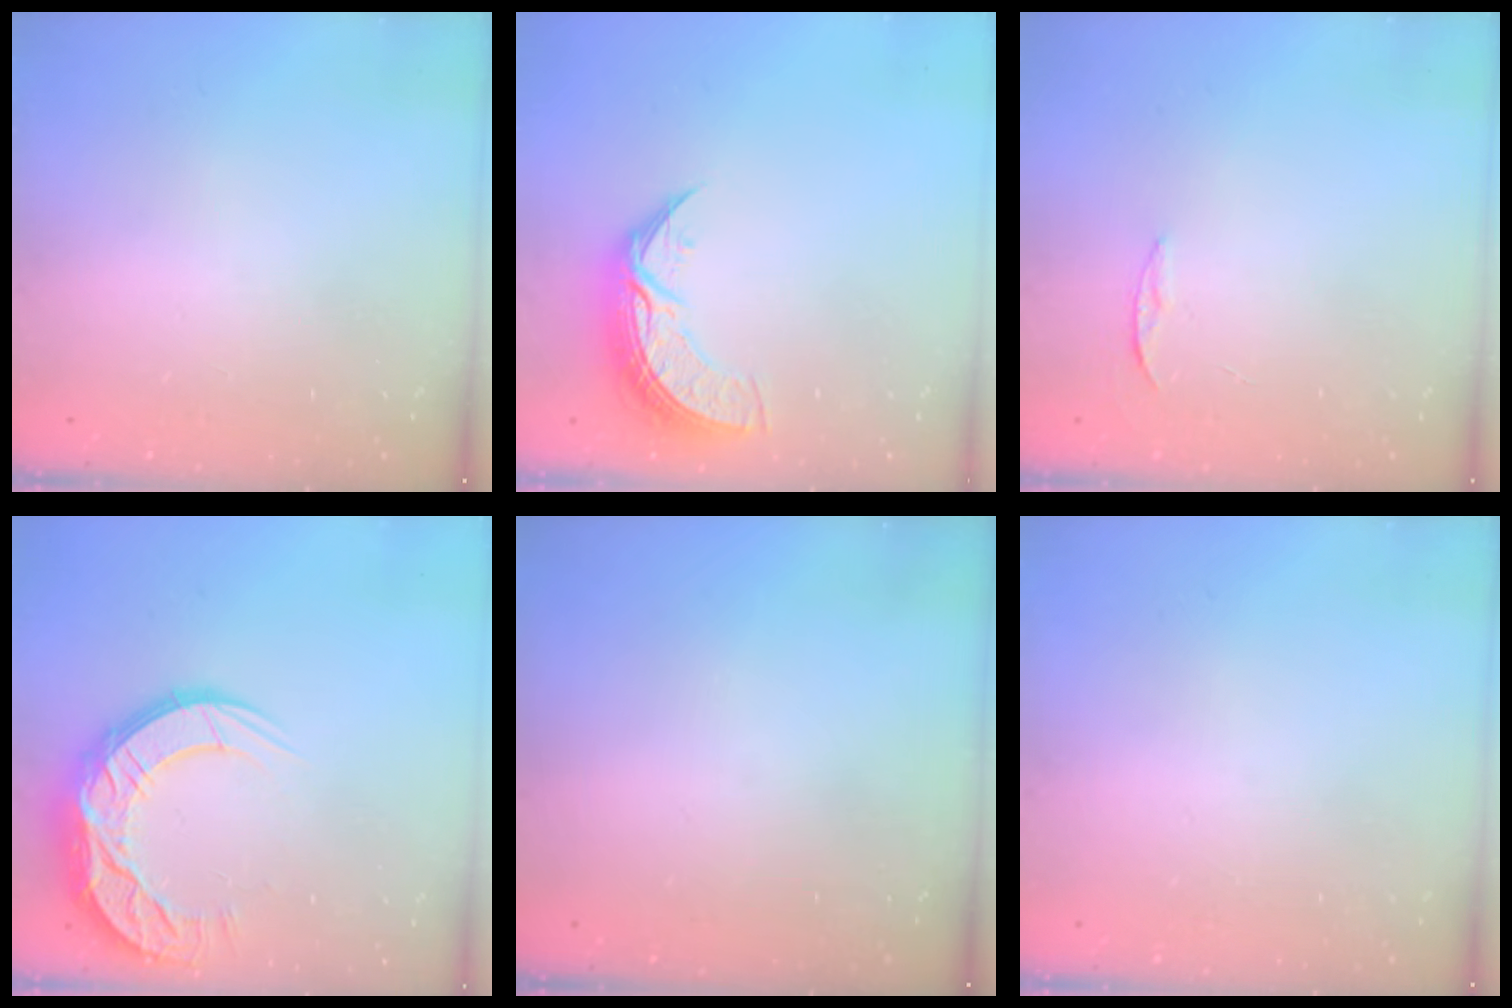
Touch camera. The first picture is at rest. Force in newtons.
{"total": 7.9, "press": 7.9, "slide": 0.6}
{"total": 3.4, "press": 3.4, "slide": 0.4}
{"total": 14.8, "press": 14.8, "slide": 1.0}
{"total": 0.0}
{"total": 0.0}